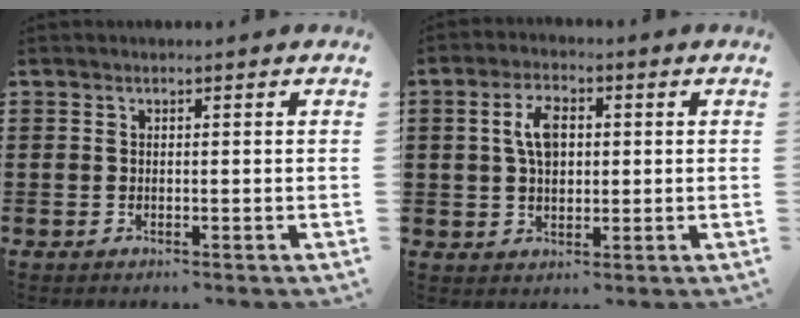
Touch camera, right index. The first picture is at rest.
{"total": 5.6, "force": [1.0, 3.0, 4.6], "torque": [-0.097, 0.014, 0.015]}